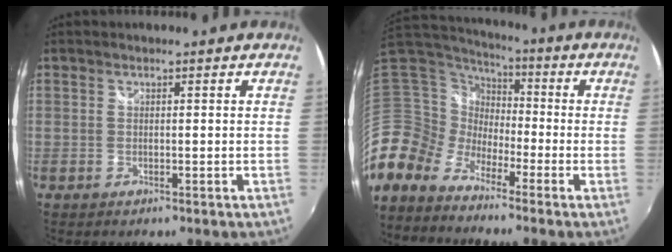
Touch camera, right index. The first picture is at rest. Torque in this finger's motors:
{"motor_torque": [-0.27, -0.17, -1.05, -0.21]}